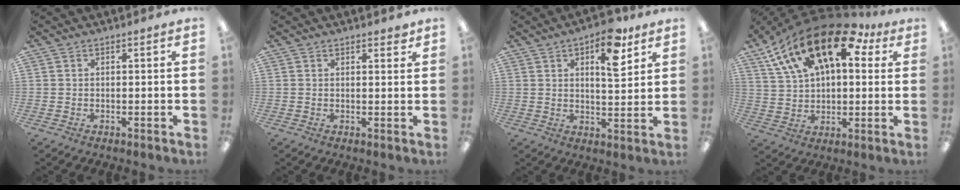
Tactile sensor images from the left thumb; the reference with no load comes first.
{"total": 1.6, "force": [1.3, 0.7, 0.5], "torque": [0.004, -0.007, 0.021]}
{"total": 11.3, "force": [6.3, 4.9, 8.0], "torque": [-0.104, -0.027, 0.102]}
{"total": 21.1, "force": [11.6, 10.6, 14.0], "torque": [-0.249, -0.048, 0.201]}